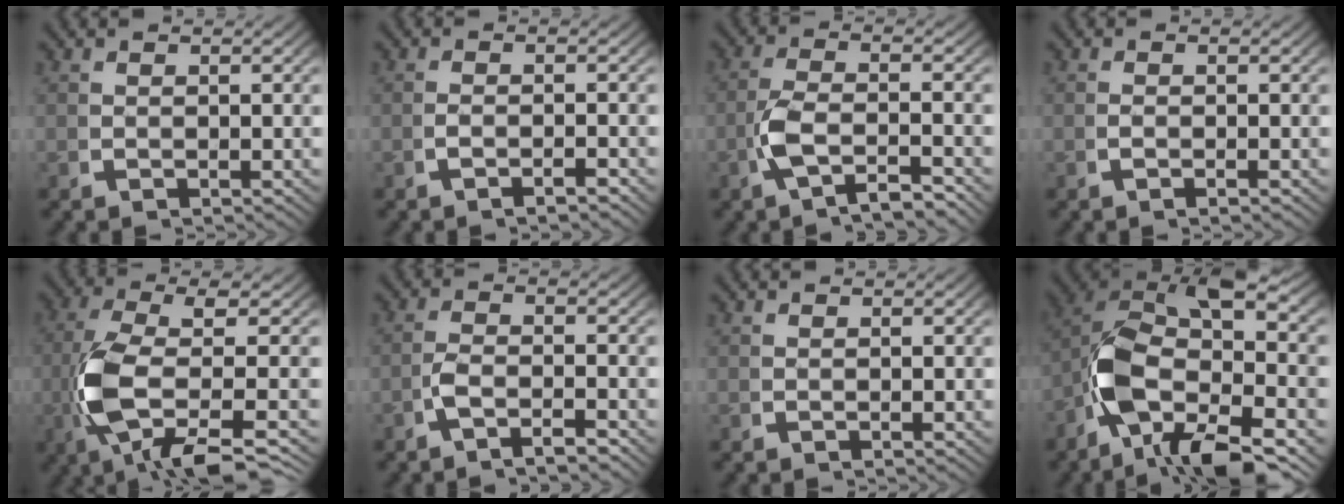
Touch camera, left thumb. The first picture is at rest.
{"total": 1.3, "force": [-0.9, -0.1, 1.0], "torque": [-0.026, 0.004, -0.017]}
{"total": 4.3, "force": [-1.4, 1.9, 3.6], "torque": [-0.092, -0.002, -0.026]}
{"total": 0.7, "force": [-0.4, -0.1, 0.6], "torque": [-0.018, 0.002, -0.006]}
{"total": 10.4, "force": [-1.6, 4.7, 9.1], "torque": [-0.223, -0.030, -0.003]}
{"total": 2.4, "force": [-1.3, 0.6, 1.9], "torque": [-0.044, 0.003, -0.030]}
{"total": 0.0}
{"total": 15.3, "force": [-1.4, 9.0, 12.3], "torque": [-0.254, -0.043, -0.005]}